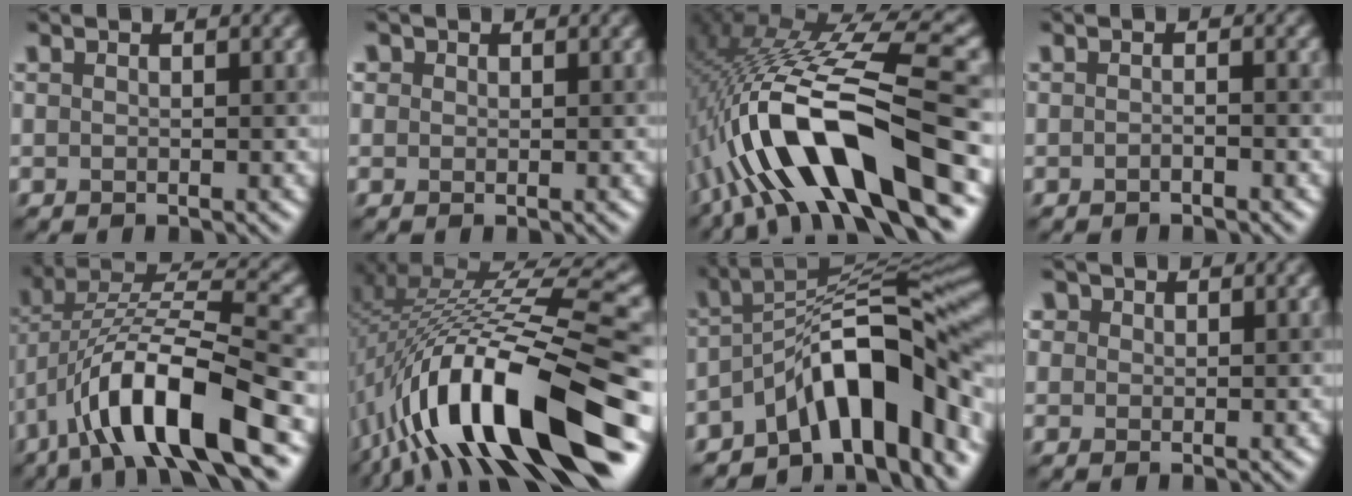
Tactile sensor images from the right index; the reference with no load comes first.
{"total": 1.1, "force": [0.6, 0.9, 0.2], "torque": [0.000, 0.000, 0.000]}
{"total": 13.9, "force": [-4.1, 3.2, 12.9], "torque": [-0.228, 0.022, -0.063]}
{"total": 0.7, "force": [-0.5, 0.1, 0.4], "torque": [-0.009, 0.001, -0.009]}
{"total": 11.5, "force": [-5.5, 3.2, 9.5], "torque": [-0.171, 0.016, -0.102]}
{"total": 17.0, "force": [-5.2, 4.5, 15.6], "torque": [-0.250, 0.025, -0.096]}
{"total": 11.8, "force": [-5.3, 4.8, 9.4], "torque": [-0.122, 0.021, -0.104]}
{"total": 1.8, "force": [1.0, 1.4, 0.4], "torque": [-0.007, 0.009, -0.001]}